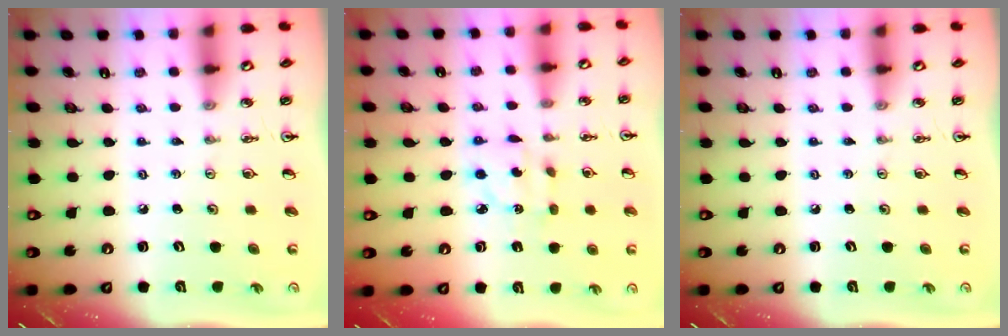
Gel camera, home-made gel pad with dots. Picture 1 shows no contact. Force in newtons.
{"total": 3.3, "press": 3.3, "slide": 0.2}
{"total": 0.0}